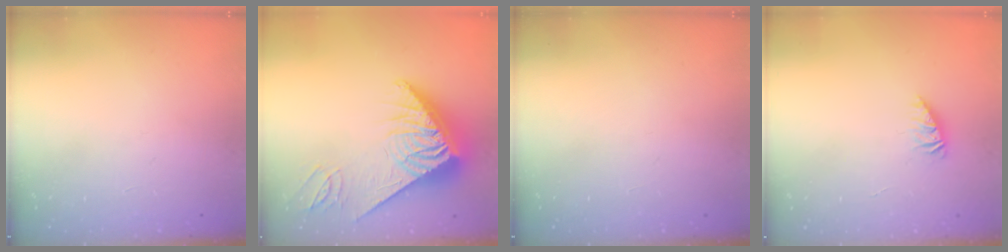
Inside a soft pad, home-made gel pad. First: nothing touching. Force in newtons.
{"total": 18.1, "press": 18.0, "slide": 1.9}
{"total": 0.0}
{"total": 1.2, "press": 1.2, "slide": 0.2}